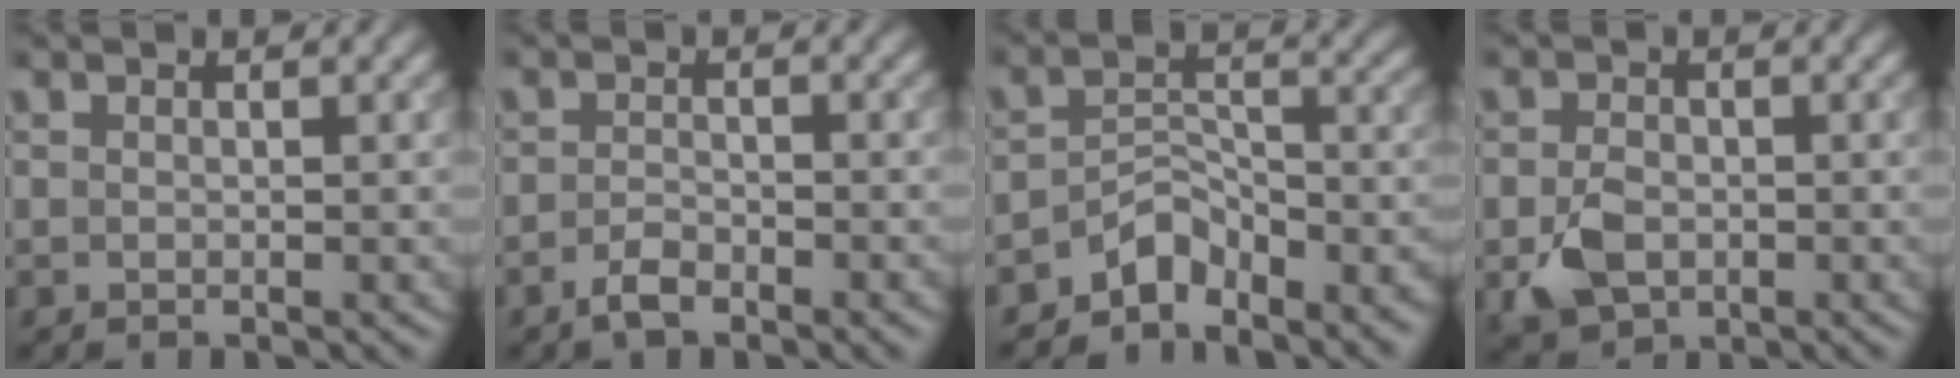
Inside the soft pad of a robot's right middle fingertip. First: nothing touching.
{"total": 2.4, "force": [-1.6, 0.7, 1.5], "torque": [-0.032, -0.001, -0.034]}
{"total": 5.2, "force": [-4.0, 2.5, 2.2], "torque": [-0.026, 0.002, -0.078]}
{"total": 3.7, "force": [-0.9, 2.7, 2.3], "torque": [-0.053, -0.008, -0.019]}